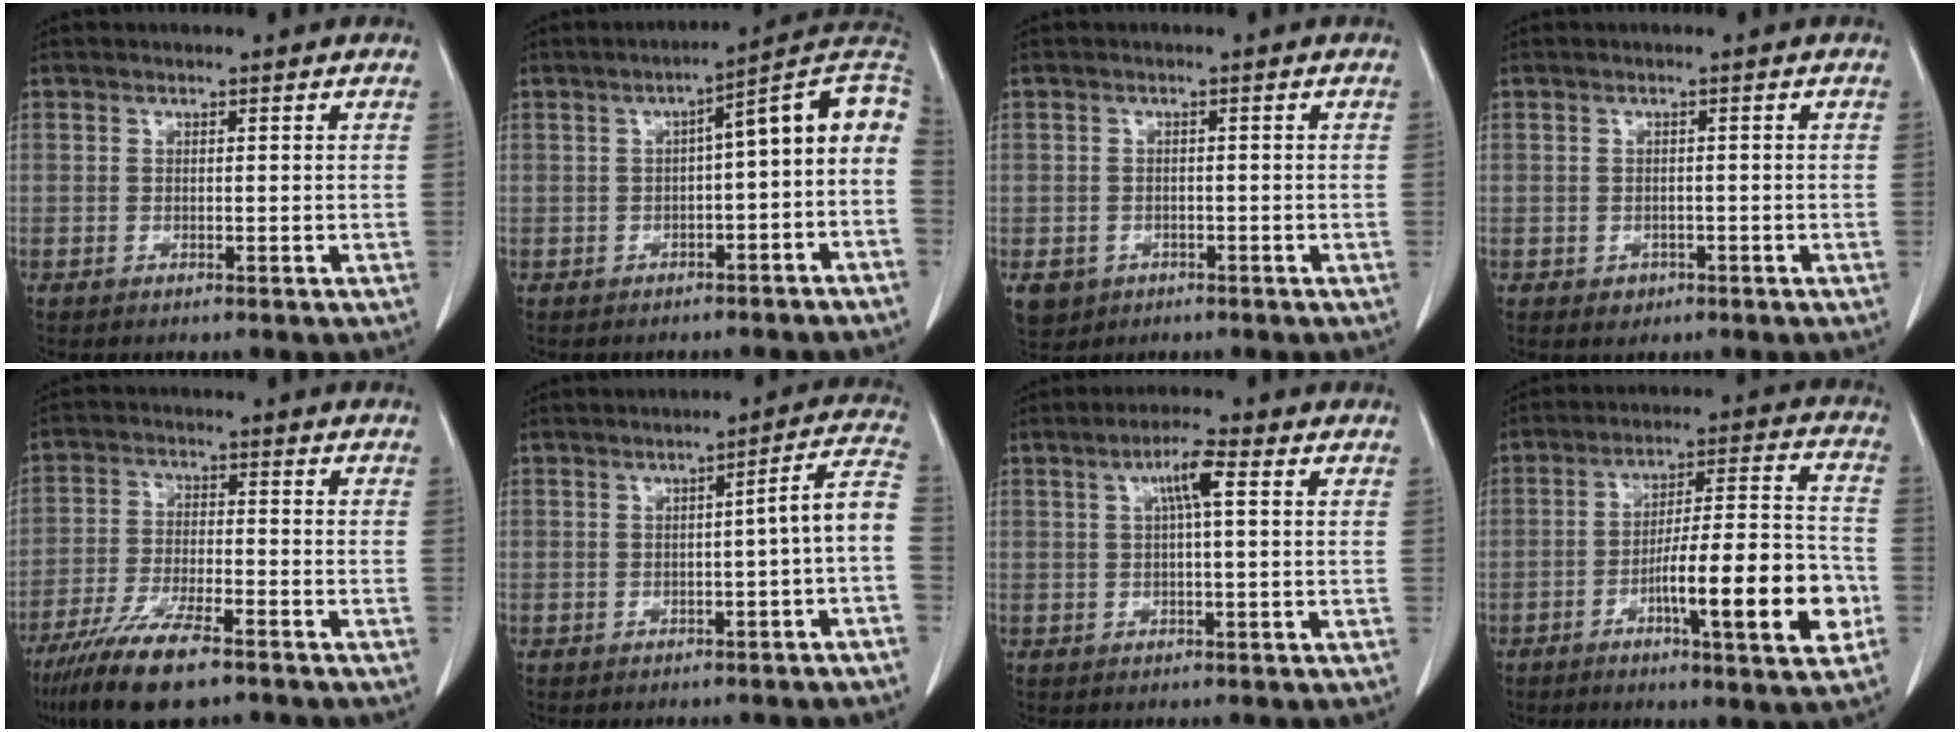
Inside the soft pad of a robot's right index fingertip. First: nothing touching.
{"total": 11.3, "force": [-1.3, 2.7, 10.9], "torque": [-0.143, 0.042, -0.019]}
{"total": 5.1, "force": [-2.3, 4.5, 1.1], "torque": [-0.019, 0.003, -0.027]}
{"total": 1.7, "force": [-0.8, 1.4, 0.4], "torque": [-0.003, 0.004, -0.007]}
{"total": 11.8, "force": [-8.6, 2.3, 7.8], "torque": [-0.145, -0.026, -0.150]}
{"total": 6.3, "force": [-2.0, -0.2, 6.0], "torque": [-0.066, 0.021, -0.028]}
{"total": 4.5, "force": [1.3, 0.4, 4.3], "torque": [-0.079, 0.011, 0.022]}
{"total": 15.7, "force": [-5.4, 1.6, 14.7], "torque": [-0.226, 0.008, -0.081]}